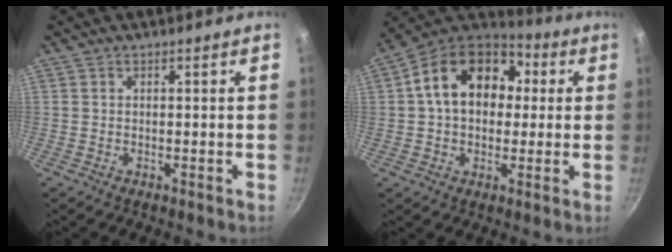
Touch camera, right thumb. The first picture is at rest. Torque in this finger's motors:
{"motor_torque": [0.57, 3.51, 1.47, -0.11, 0.46]}